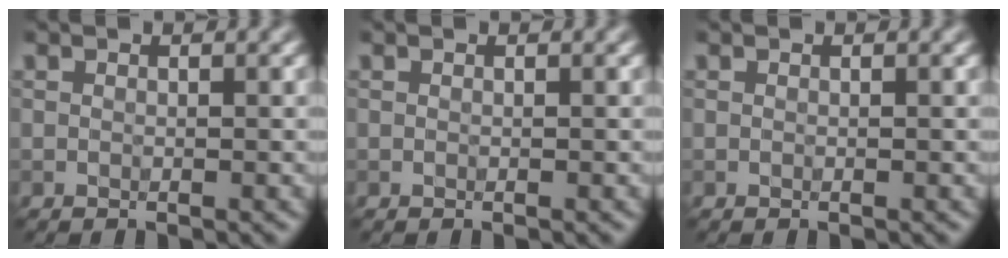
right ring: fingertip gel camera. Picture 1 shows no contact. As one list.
[{"total": 0.0}, {"total": 0.0}]